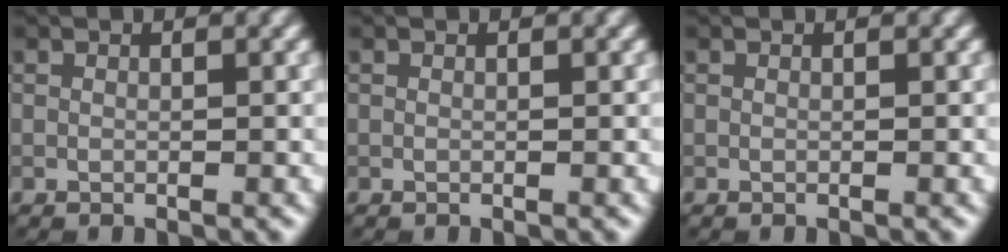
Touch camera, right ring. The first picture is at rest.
{"total": 0.0}
{"total": 0.0}